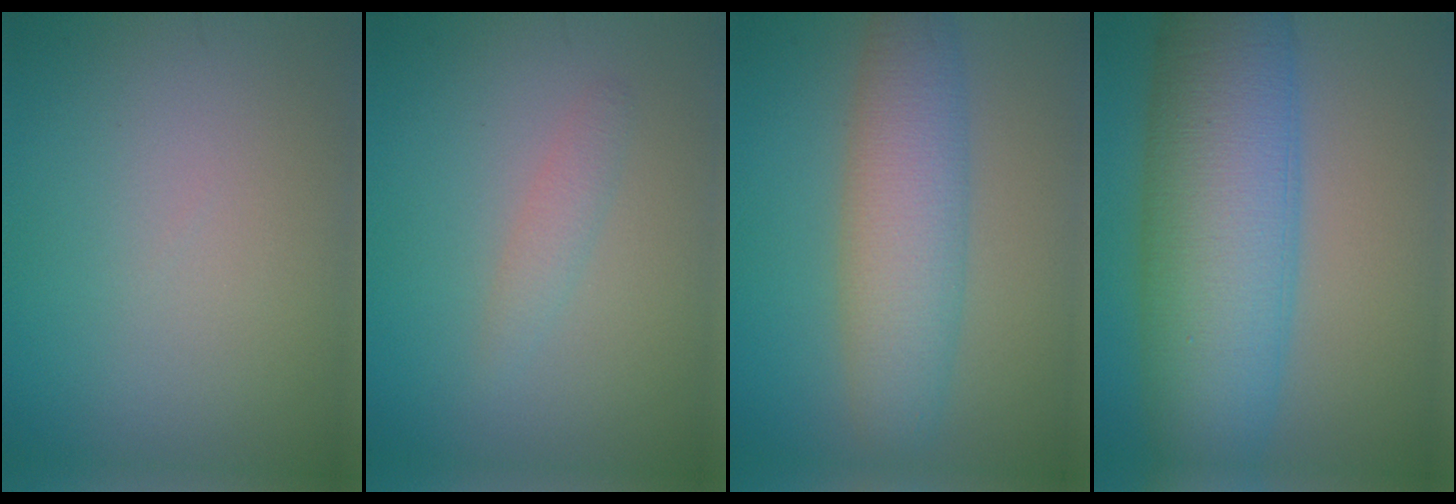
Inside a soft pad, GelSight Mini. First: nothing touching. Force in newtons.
{"total": 1.3, "press": 1.3, "slide": 0.0}
{"total": 6.0, "press": 6.0, "slide": 0.3}
{"total": 12.2, "press": 12.2, "slide": 0.1}